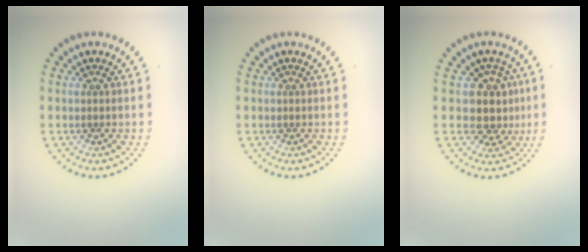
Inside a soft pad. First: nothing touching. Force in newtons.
{"total": 0.0}
{"total": 3.5, "press": 2.9, "slide": 2.0}